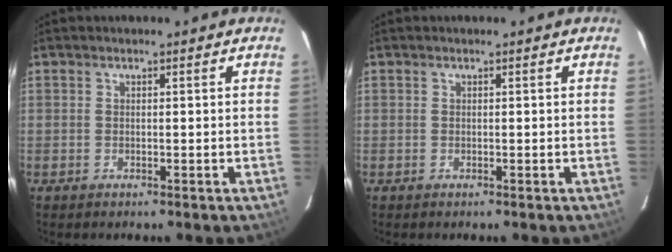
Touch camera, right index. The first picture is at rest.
{"total": 0.0}